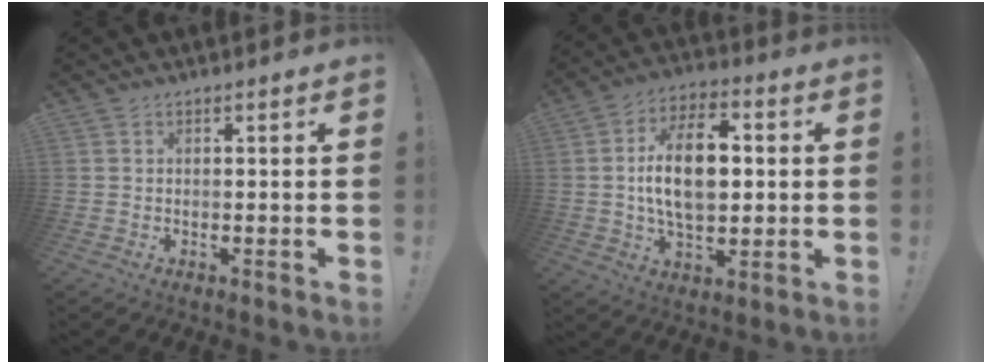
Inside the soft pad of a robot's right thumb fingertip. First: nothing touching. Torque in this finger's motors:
{"motor_torque": [1.34, 2.61, 0.19, 0.23, 0.09]}